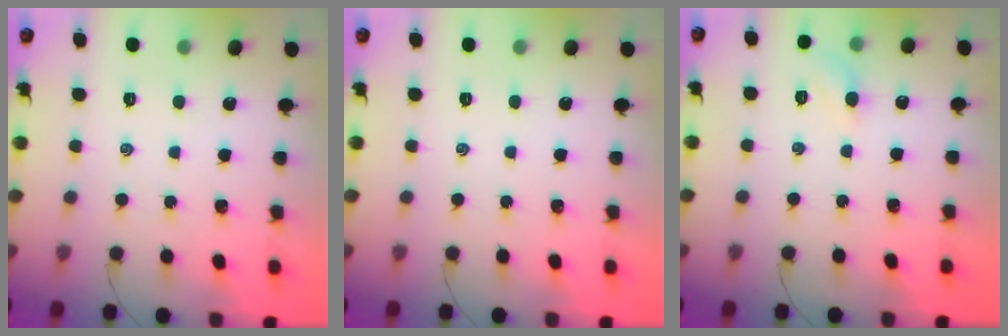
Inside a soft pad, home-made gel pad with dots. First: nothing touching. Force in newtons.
{"total": 0.0}
{"total": 4.5, "press": 4.3, "slide": 1.2}